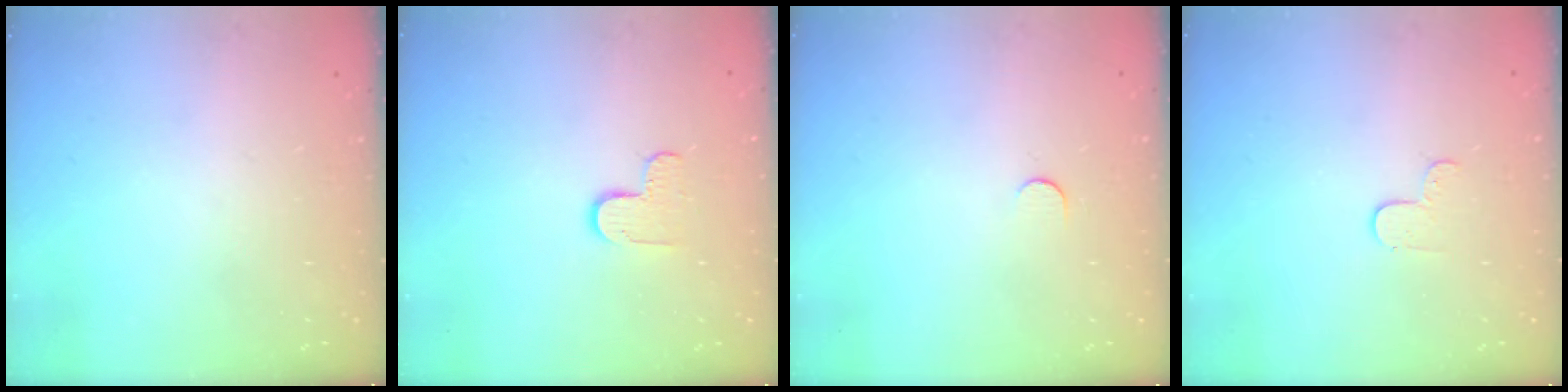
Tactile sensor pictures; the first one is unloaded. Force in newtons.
{"total": 5.9, "press": 5.9, "slide": 0.5}
{"total": 3.8, "press": 3.8, "slide": 0.3}
{"total": 3.3, "press": 3.2, "slide": 0.3}